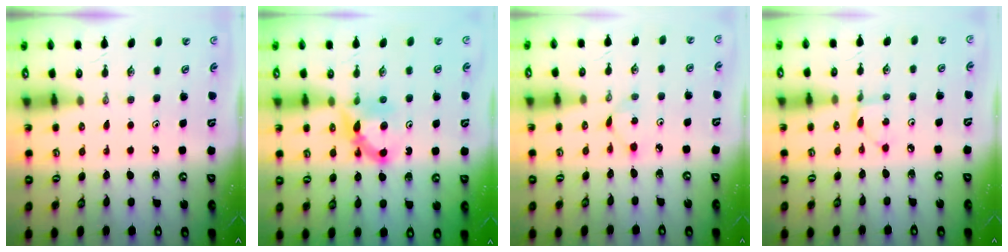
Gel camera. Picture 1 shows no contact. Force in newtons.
{"total": 7.4, "press": 7.4, "slide": 0.5}
{"total": 2.8, "press": 2.7, "slide": 0.3}
{"total": 2.0, "press": 2.0, "slide": 0.1}